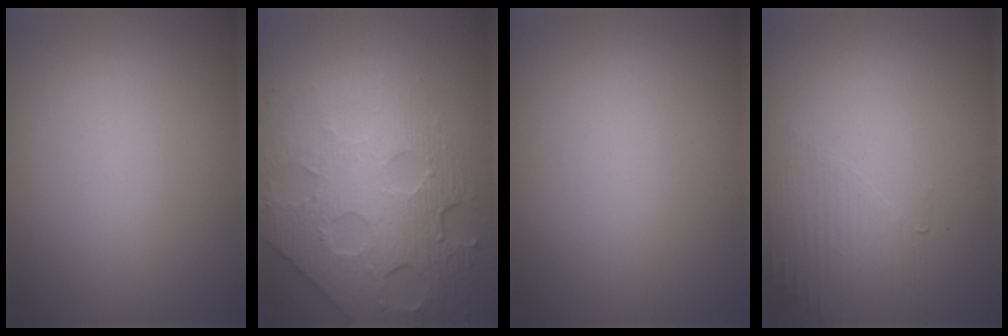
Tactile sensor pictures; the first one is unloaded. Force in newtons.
{"total": 7.6, "press": 5.5, "slide": 5.3}
{"total": 0.0}
{"total": 1.6, "press": 0.4, "slide": 1.5}